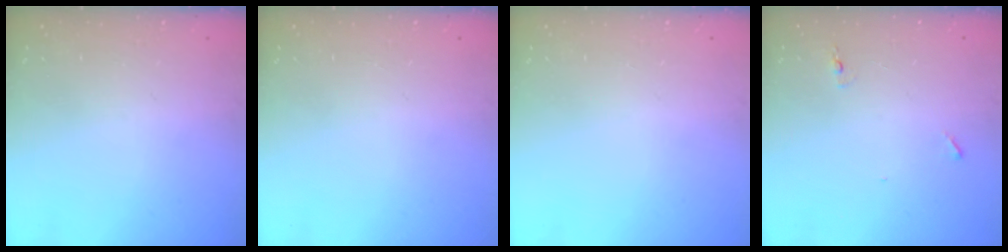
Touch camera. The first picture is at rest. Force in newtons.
{"total": 0.0}
{"total": 0.0}
{"total": 4.7, "press": 4.5, "slide": 1.4}